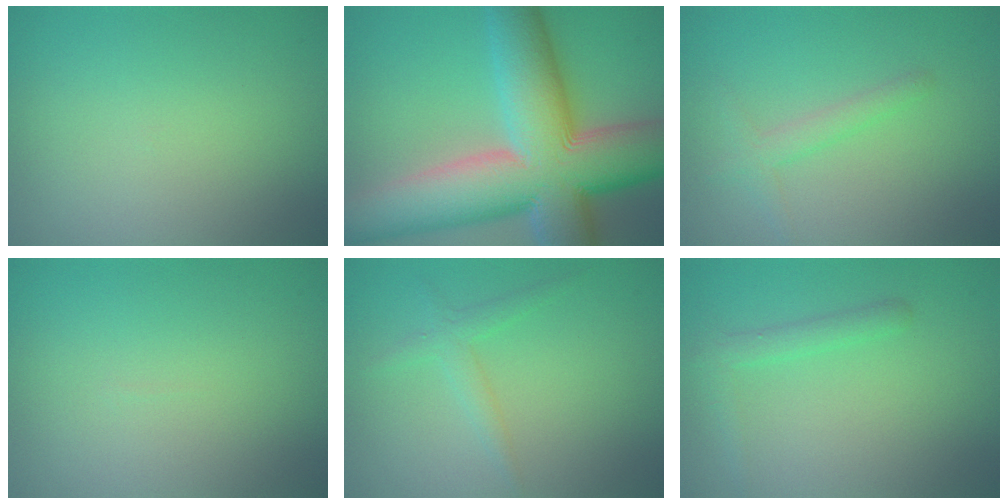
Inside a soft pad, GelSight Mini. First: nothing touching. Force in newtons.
{"total": 16.4, "press": 16.3, "slide": 0.9}
{"total": 1.8, "press": 1.8, "slide": 0.1}
{"total": 0.0}
{"total": 1.8, "press": 1.8, "slide": 0.0}
{"total": 1.7, "press": 1.7, "slide": 0.1}